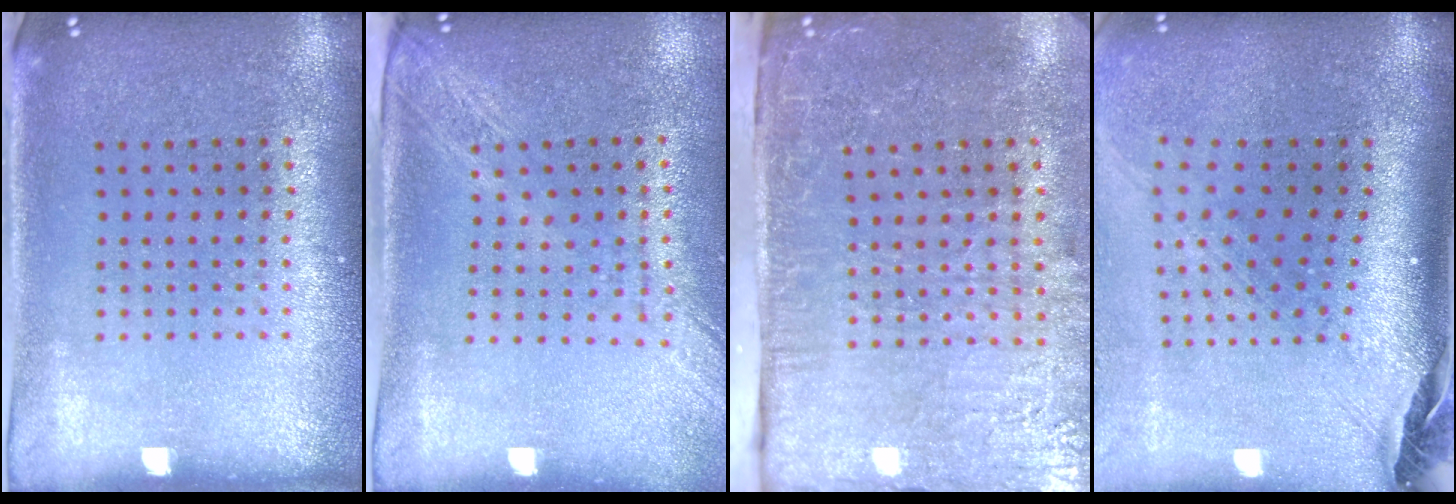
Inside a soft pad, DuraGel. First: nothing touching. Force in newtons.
{"total": 2.1, "press": 1.7, "slide": 1.2}
{"total": 5.0, "press": 4.1, "slide": 2.9}
{"total": 2.8, "press": 2.0, "slide": 1.9}